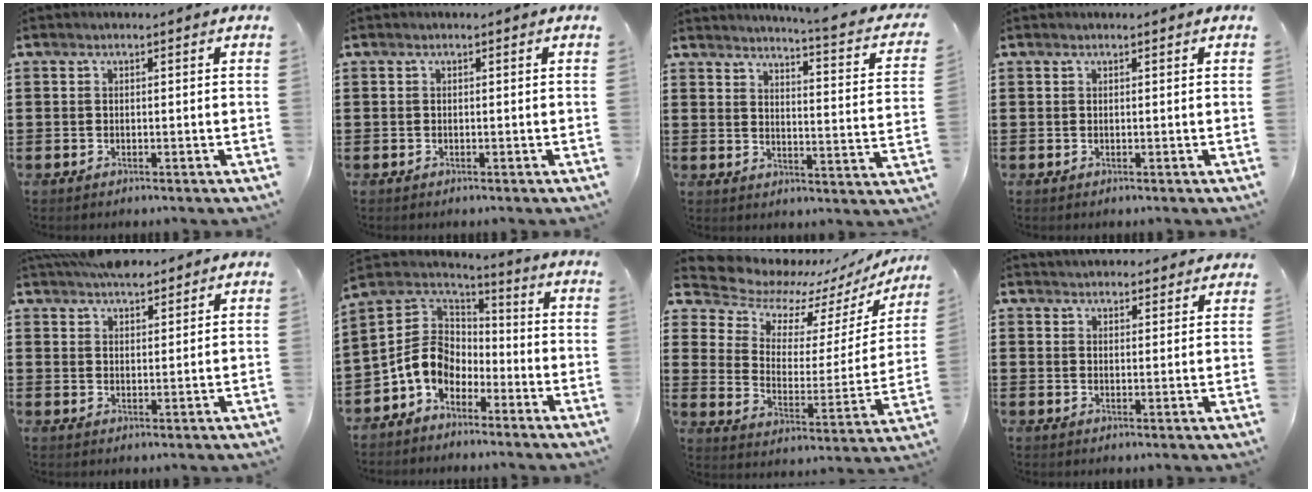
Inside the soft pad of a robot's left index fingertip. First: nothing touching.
{"total": 0.0}
{"total": 4.1, "force": [3.6, -0.8, 1.8], "torque": [-0.040, -0.040, 0.047]}
{"total": 0.0}
{"total": 4.5, "force": [4.2, 1.2, 1.1], "torque": [-0.032, -0.006, 0.082]}
{"total": 8.6, "force": [-3.5, 6.8, 3.8], "torque": [-0.113, 0.009, -0.073]}
{"total": 8.9, "force": [8.2, 3.1, 1.8], "torque": [-0.068, -0.072, 0.139]}
{"total": 3.0, "force": [3.0, 0.4, -0.3], "torque": [-0.003, -0.007, 0.056]}